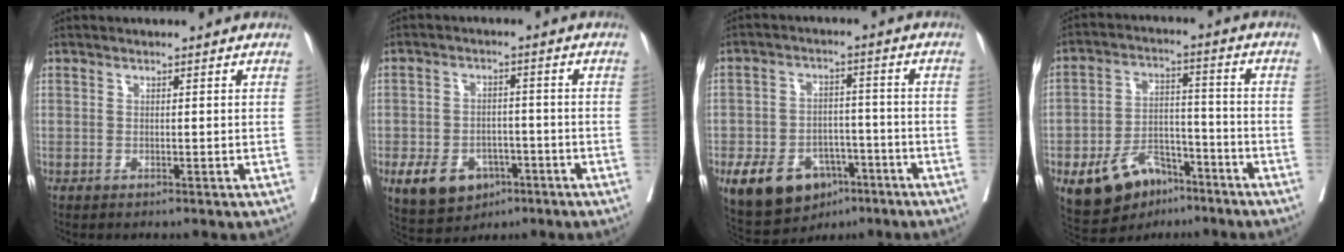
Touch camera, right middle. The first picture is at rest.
{"total": 9.6, "force": [-4.8, 6.8, 4.9], "torque": [-0.083, 0.011, -0.065]}
{"total": 13.0, "force": [-7.1, 8.2, 7.2], "torque": [-0.120, 0.011, -0.108]}
{"total": 11.7, "force": [-7.1, 6.7, 6.5], "torque": [-0.115, 0.010, -0.115]}